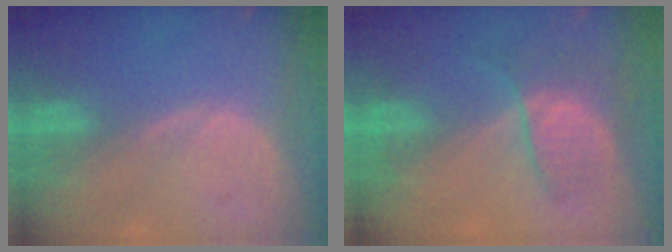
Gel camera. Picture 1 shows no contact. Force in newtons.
{"total": 6.6, "press": 6.0, "slide": 2.8}